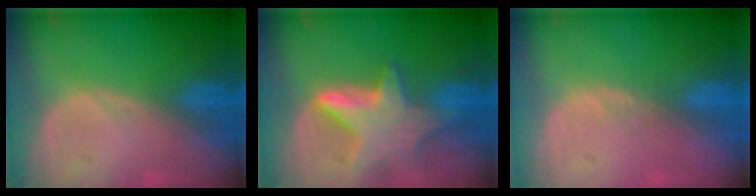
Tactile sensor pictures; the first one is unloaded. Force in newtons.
{"total": 8.1, "press": 8.0, "slide": 0.6}
{"total": 0.8, "press": 0.8, "slide": 0.3}